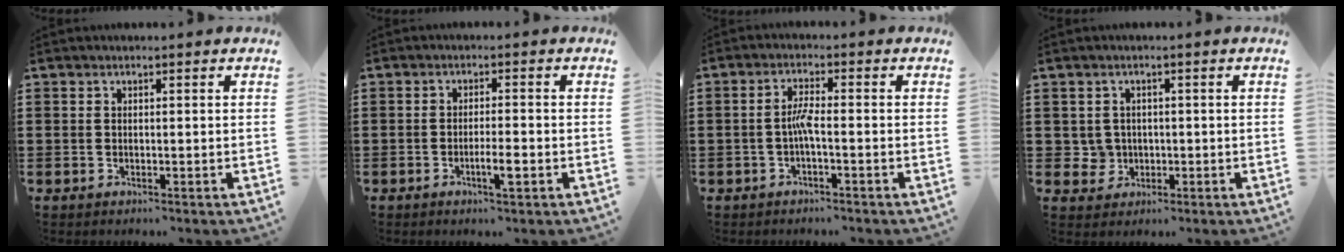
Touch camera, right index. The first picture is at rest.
{"total": 3.3, "force": [-1.4, 0.2, 3.0], "torque": [-0.052, -0.004, -0.025]}
{"total": 3.0, "force": [-0.9, 0.3, 2.8], "torque": [-0.062, -0.002, -0.021]}
{"total": 2.5, "force": [-0.1, 2.4, 0.5], "torque": [-0.021, 0.007, -0.005]}